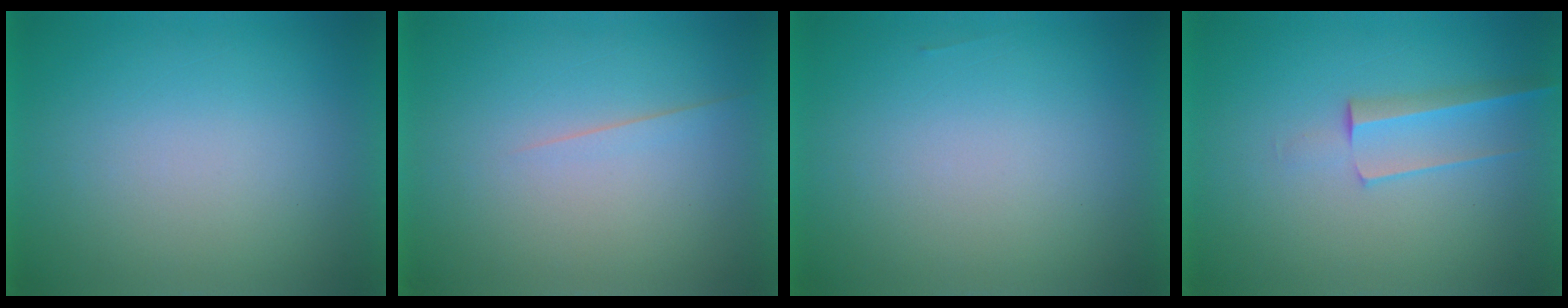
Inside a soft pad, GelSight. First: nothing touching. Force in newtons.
{"total": 1.6}
{"total": 1.2}
{"total": 2.5}